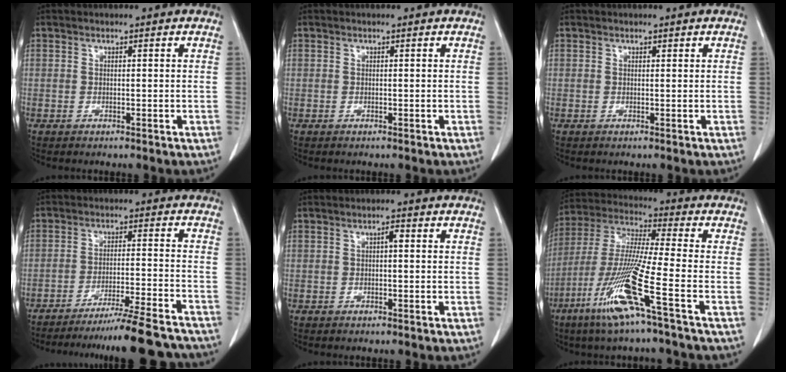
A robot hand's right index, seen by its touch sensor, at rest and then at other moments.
{"total": 0.0}
{"total": 0.0}
{"total": 17.7, "force": [-16.4, -0.9, 6.6], "torque": [-0.064, -0.025, -0.225]}
{"total": 1.2, "force": [0.2, 0.3, 1.2], "torque": [-0.018, 0.004, 0.002]}
{"total": 14.4, "force": [-6.8, -1.1, 12.7], "torque": [-0.265, -0.028, -0.136]}